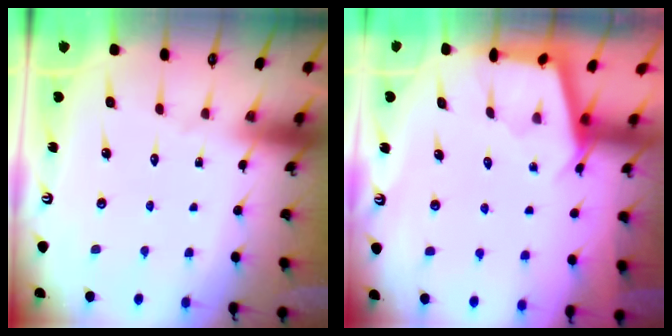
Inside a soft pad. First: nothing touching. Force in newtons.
{"total": 2.8, "press": 2.8, "slide": 0.3}